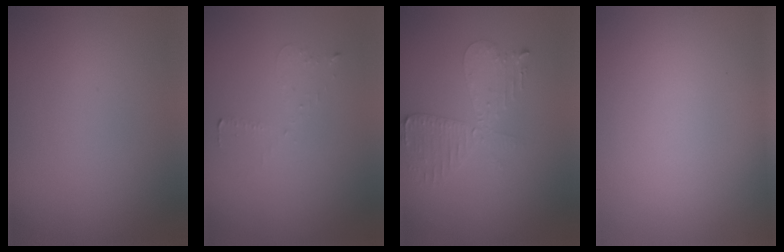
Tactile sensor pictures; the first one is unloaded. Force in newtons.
{"total": 0.7, "press": 0.6, "slide": 0.4}
{"total": 2.6, "press": 2.5, "slide": 0.5}
{"total": 0.0}